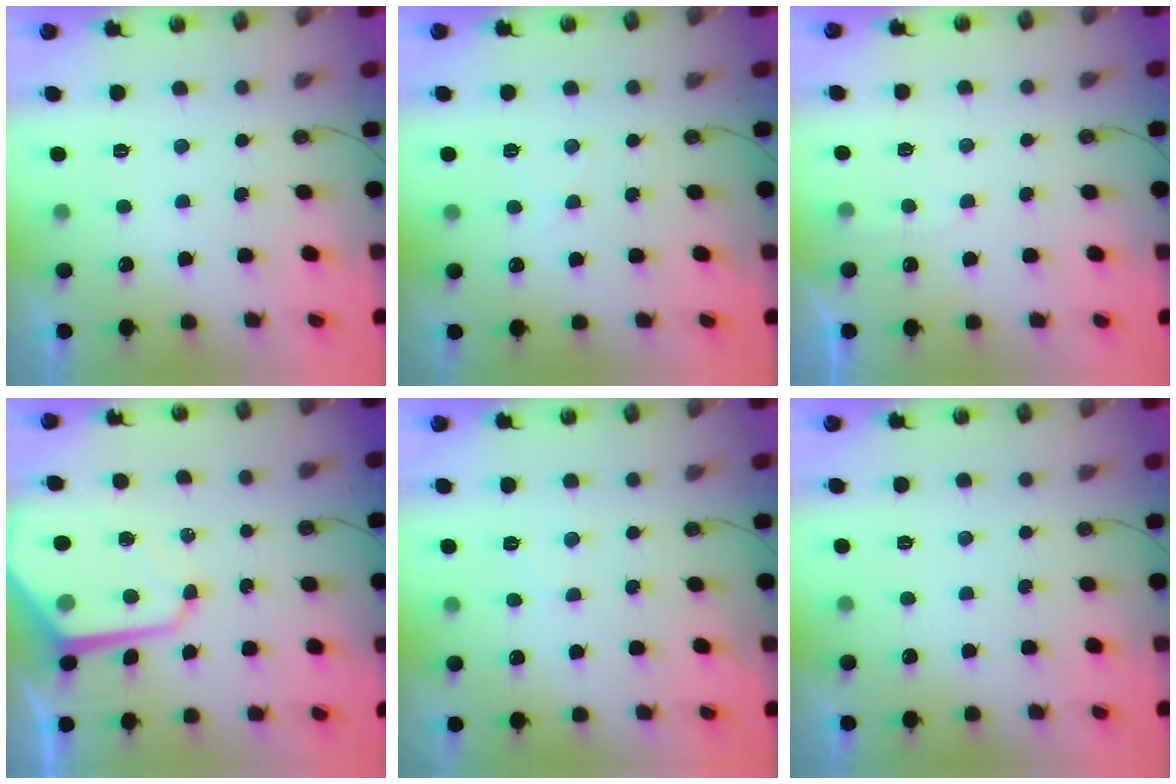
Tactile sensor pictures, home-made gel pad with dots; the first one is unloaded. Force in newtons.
{"total": 6.0, "press": 6.0, "slide": 0.9}
{"total": 3.6, "press": 3.5, "slide": 0.4}
{"total": 10.9, "press": 10.8, "slide": 0.9}
{"total": 3.7, "press": 3.7, "slide": 0.7}
{"total": 0.0}